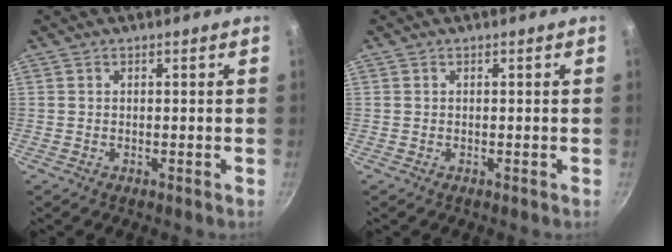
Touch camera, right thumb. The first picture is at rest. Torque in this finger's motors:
{"motor_torque": [-0.06, 0.06, 0.01, 0.01, 0.02]}